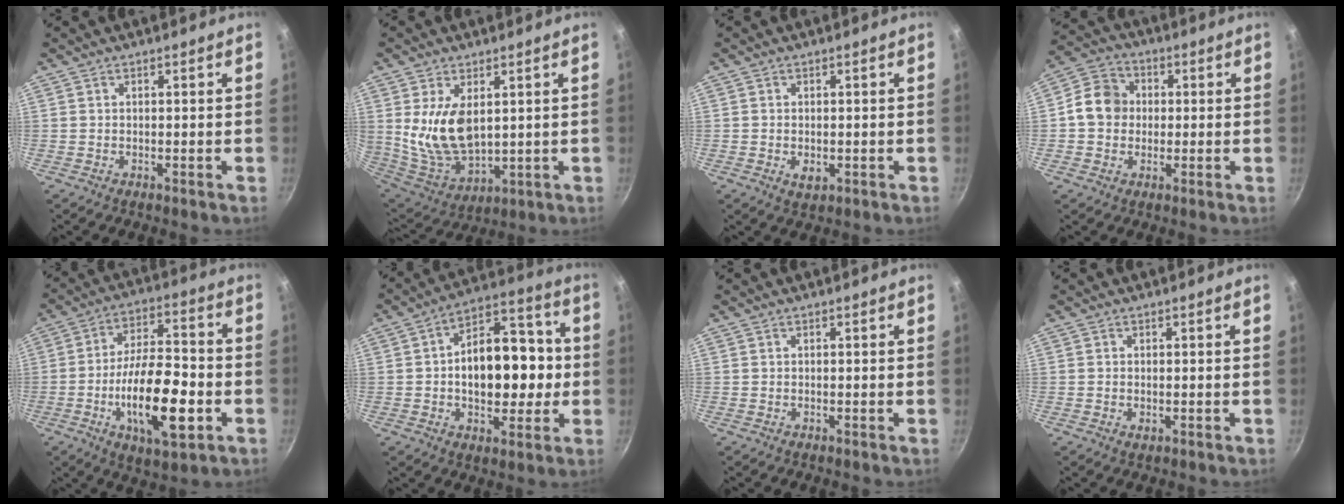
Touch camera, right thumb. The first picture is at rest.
{"total": 13.6, "force": [3.0, 7.9, 10.7], "torque": [-0.194, -0.041, 0.075]}
{"total": 2.8, "force": [-0.6, 1.8, 2.0], "torque": [-0.032, -0.006, -0.006]}
{"total": 8.5, "force": [0.1, 7.5, 4.1], "torque": [-0.041, 0.015, -0.019]}
{"total": 18.1, "force": [-5.1, 7.2, 15.8], "torque": [-0.254, 0.030, -0.084]}
{"total": 18.0, "force": [-0.8, 11.4, 13.9], "torque": [-0.164, 0.038, -0.017]}
{"total": 0.0}
{"total": 0.8, "force": [-0.1, 0.5, 0.6], "torque": [-0.011, -0.001, -0.002]}